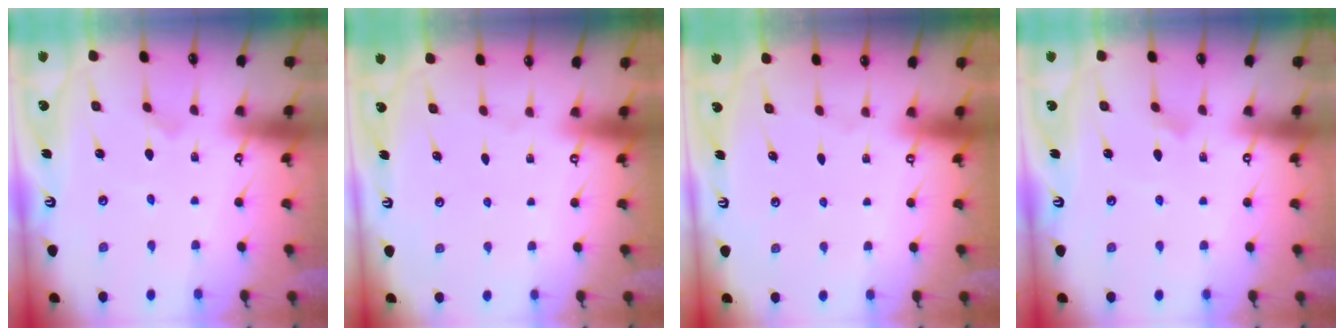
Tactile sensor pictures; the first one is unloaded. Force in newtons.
{"total": 0.0}
{"total": 0.0}
{"total": 2.9, "press": 2.9, "slide": 0.2}